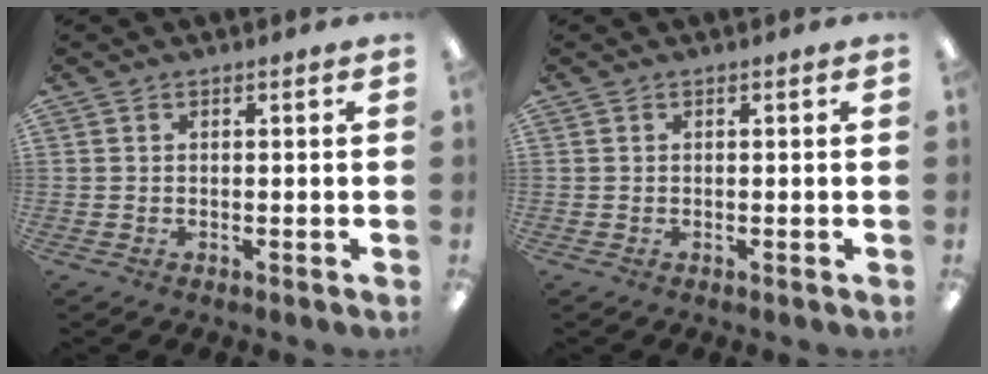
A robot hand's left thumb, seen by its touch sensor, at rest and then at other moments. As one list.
[{"total": 0.0}]